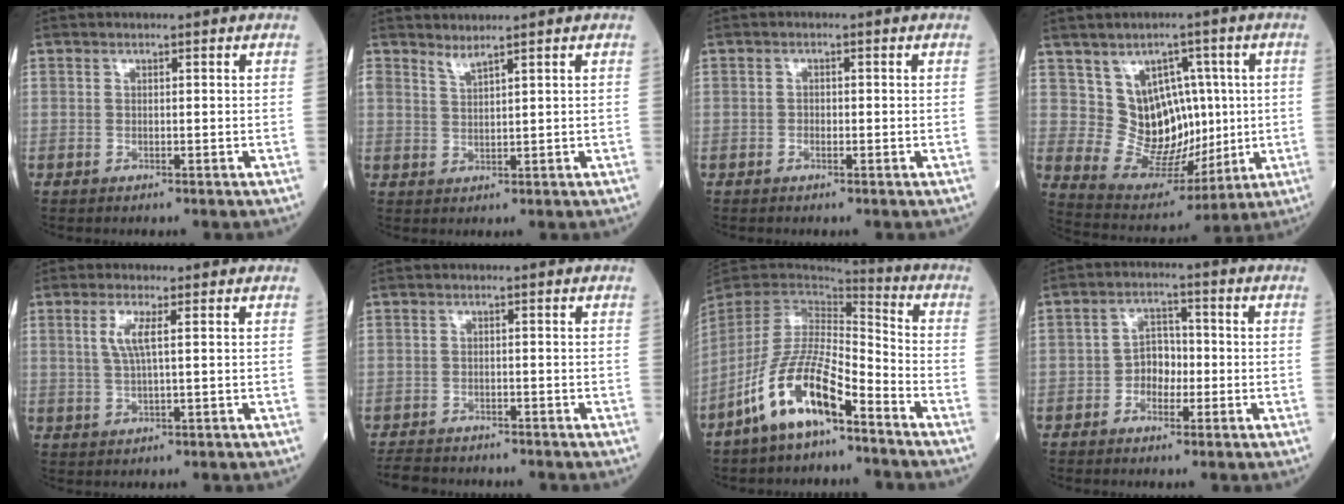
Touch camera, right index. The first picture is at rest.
{"total": 1.9, "force": [1.8, -0.3, 0.6], "torque": [-0.011, -0.008, 0.038]}
{"total": 1.0, "force": [-0.3, 0.7, 0.6], "torque": [-0.008, 0.002, -0.007]}
{"total": 11.4, "force": [2.3, 8.4, 7.2], "torque": [-0.113, 0.024, 0.063]}
{"total": 3.6, "force": [1.0, 0.3, 3.5], "torque": [-0.078, 0.001, 0.021]}
{"total": 5.1, "force": [-4.7, 1.7, 1.0], "torque": [-0.015, -0.009, -0.078]}
{"total": 13.1, "force": [-7.9, 3.5, 9.8], "torque": [-0.201, -0.005, -0.153]}
{"total": 4.6, "force": [-1.2, 3.1, 3.1], "torque": [-0.045, 0.015, -0.026]}